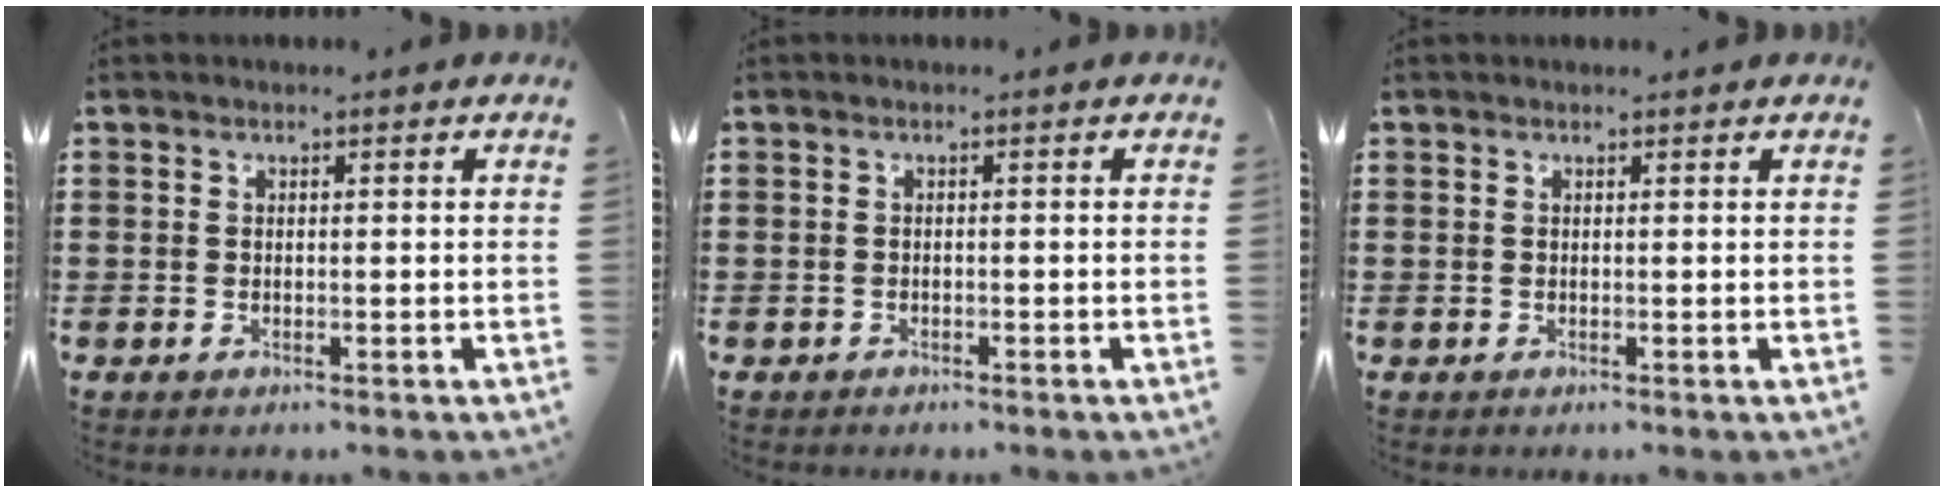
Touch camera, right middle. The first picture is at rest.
{"total": 0.5, "force": [-0.5, 0.2, 0.0], "torque": [-0.001, 0.002, -0.012]}
{"total": 0.0}